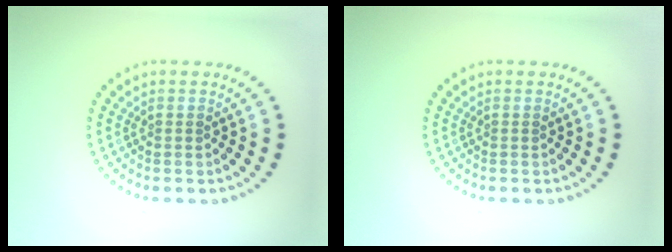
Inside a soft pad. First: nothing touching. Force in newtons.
{"total": 0.0}